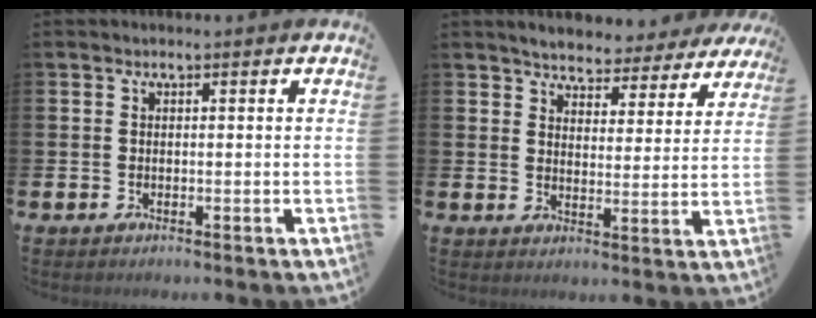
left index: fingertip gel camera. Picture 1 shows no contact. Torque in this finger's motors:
{"motor_torque": [1.01, -0.99, 0.38, 0.08]}